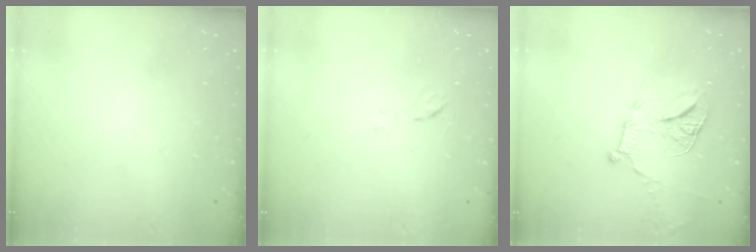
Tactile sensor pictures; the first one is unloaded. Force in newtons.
{"total": 5.4, "press": 5.3, "slide": 1.0}
{"total": 14.1, "press": 14.1, "slide": 1.4}